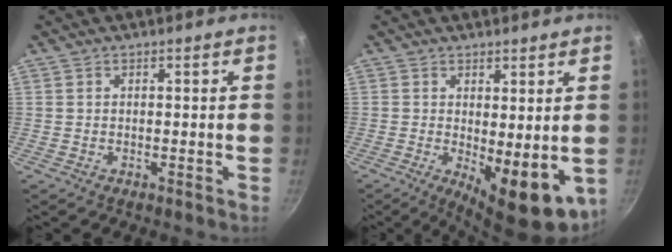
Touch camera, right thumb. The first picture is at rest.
{"total": 10.1, "force": [-0.7, 4.1, 9.2], "torque": [-0.106, -0.011, 0.003]}